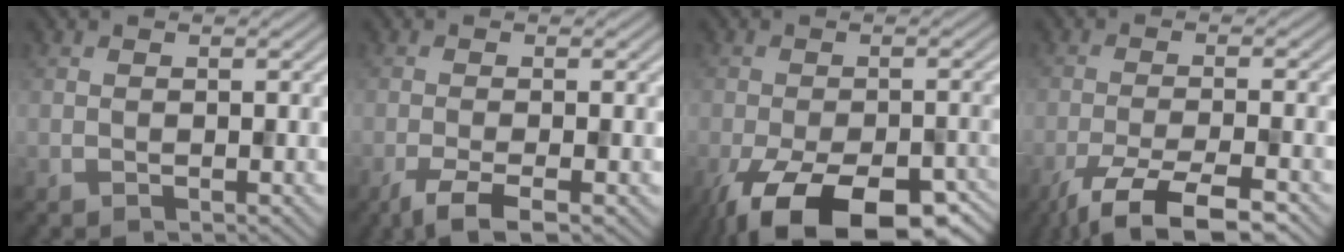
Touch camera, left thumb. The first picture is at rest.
{"total": 3.5, "force": [-2.1, 0.5, 2.8], "torque": [-0.048, 0.002, -0.049]}
{"total": 14.9, "force": [-9.7, 6.2, 9.5], "torque": [-0.166, -0.049, -0.128]}
{"total": 7.9, "force": [-5.5, 1.6, 5.5], "torque": [-0.088, -0.001, -0.101]}